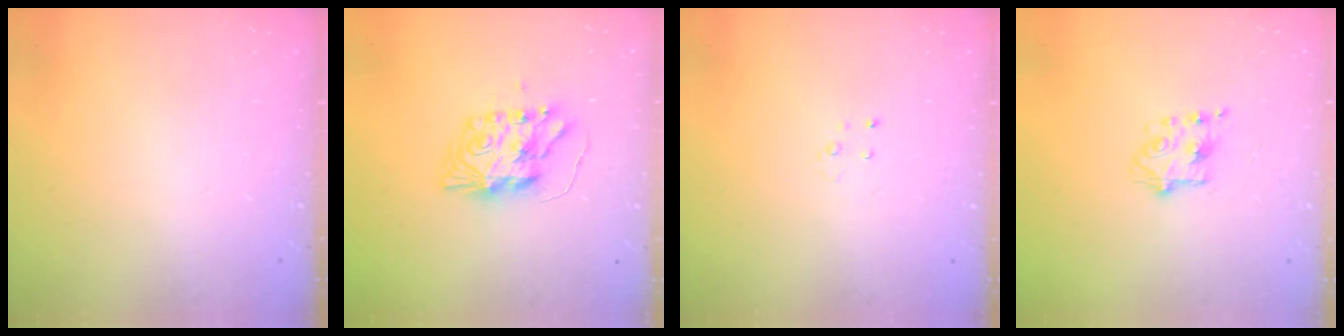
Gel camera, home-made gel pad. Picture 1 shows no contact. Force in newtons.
{"total": 9.3, "press": 9.3, "slide": 0.7}
{"total": 2.5, "press": 2.5, "slide": 0.2}
{"total": 6.4, "press": 6.4, "slide": 0.5}